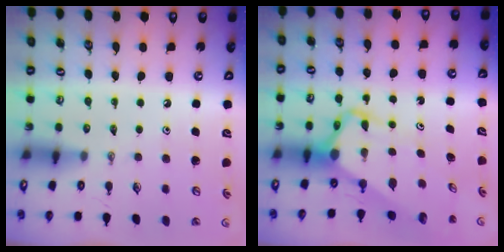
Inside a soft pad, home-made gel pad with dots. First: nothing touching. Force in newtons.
{"total": 6.4, "press": 6.4, "slide": 0.6}